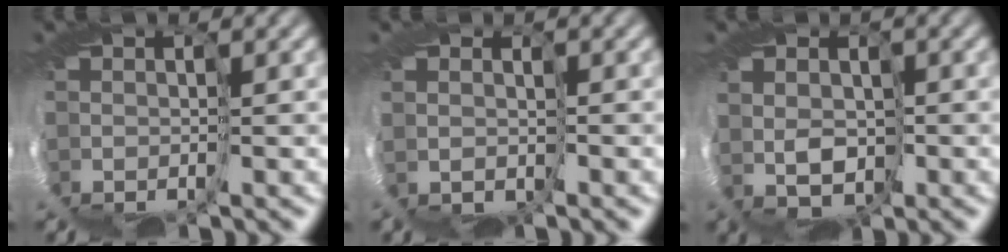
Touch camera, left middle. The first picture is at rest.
{"total": 1.4, "force": [1.2, 0.1, -0.6], "torque": [0.012, -0.005, 0.023]}
{"total": 2.0, "force": [1.7, 1.0, 0.4], "torque": [-0.010, 0.003, 0.028]}